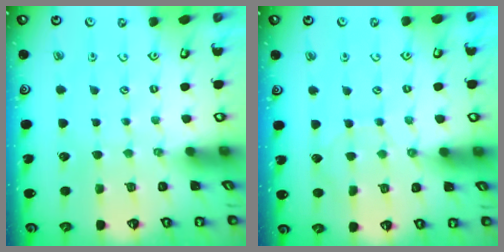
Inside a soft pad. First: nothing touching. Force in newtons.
{"total": 4.1, "press": 4.1, "slide": 0.4}